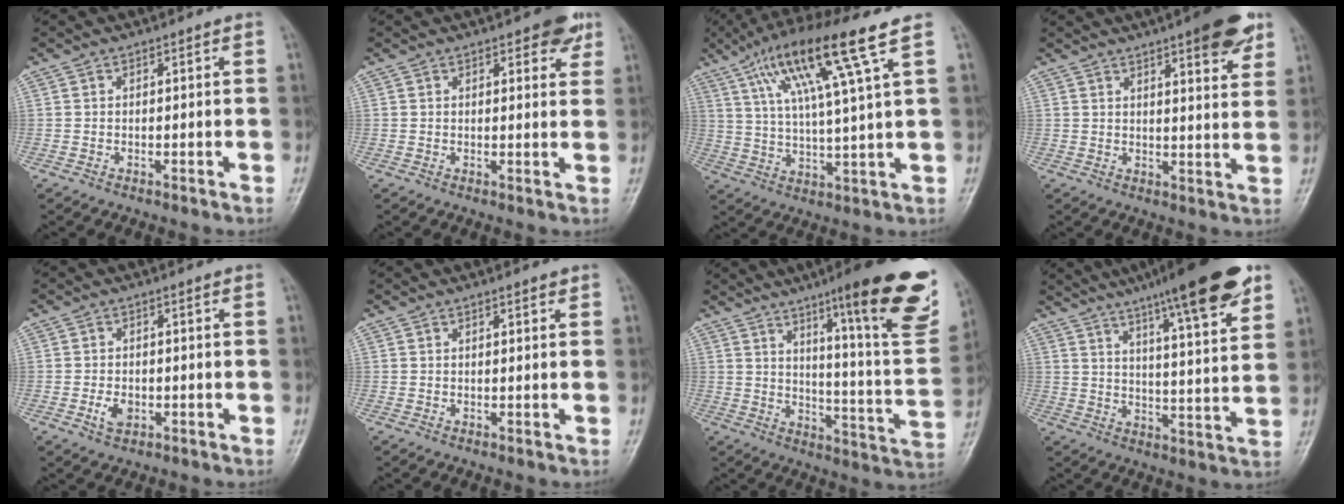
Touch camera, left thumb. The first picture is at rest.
{"total": 4.9, "force": [2.9, 2.0, 3.5], "torque": [-0.024, -0.010, 0.030]}
{"total": 16.2, "force": [7.7, 1.0, 14.2], "torque": [-0.263, -0.007, 0.134]}
{"total": 9.8, "force": [6.0, 2.2, 7.5], "torque": [-0.078, -0.027, 0.074]}
{"total": 3.0, "force": [-0.9, 2.1, 2.0], "torque": [-0.034, 0.002, -0.013]}
{"total": 1.0, "force": [0.7, 0.2, 0.7], "torque": [-0.009, -0.002, 0.010]}
{"total": 24.6, "force": [14.1, 3.6, 19.8], "torque": [-0.242, -0.067, 0.200]}
{"total": 19.4, "force": [12.6, 2.9, 14.5], "torque": [-0.195, -0.041, 0.181]}